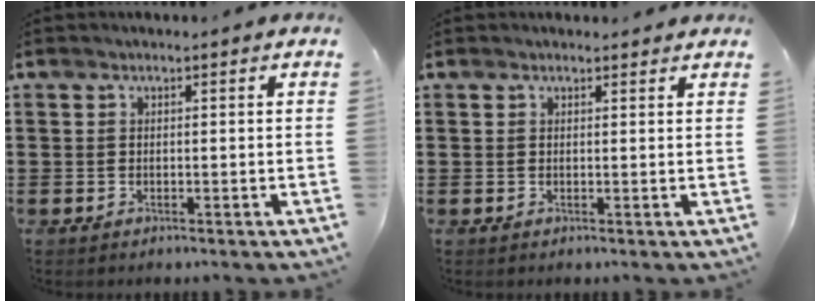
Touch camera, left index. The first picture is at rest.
{"total": 0.6, "force": [0.6, 0.3, 0.1], "torque": [-0.004, 0.002, 0.012]}